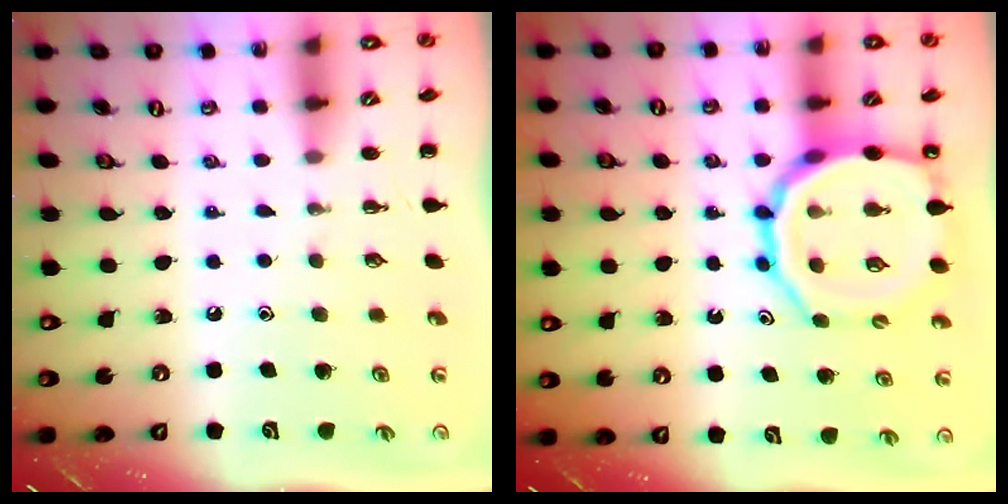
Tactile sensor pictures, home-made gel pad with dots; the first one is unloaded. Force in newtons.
{"total": 17.3, "press": 17.1, "slide": 2.7}